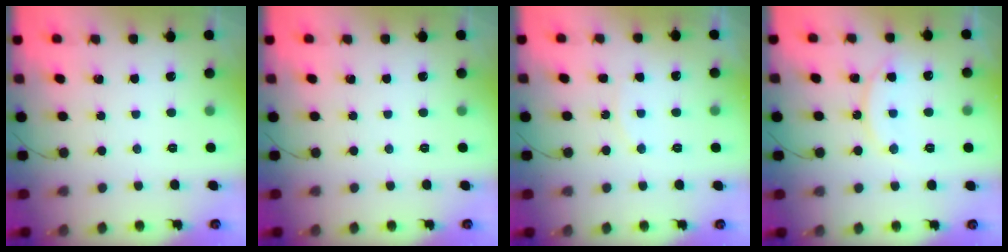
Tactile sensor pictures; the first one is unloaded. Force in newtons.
{"total": 0.0}
{"total": 6.3, "press": 6.2, "slide": 0.7}
{"total": 11.4, "press": 11.4, "slide": 0.8}